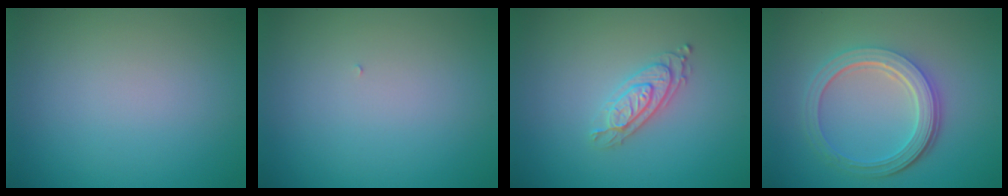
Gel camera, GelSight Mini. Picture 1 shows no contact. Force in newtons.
{"total": 0.0}
{"total": 2.6, "press": 2.3, "slide": 1.3}
{"total": 5.4, "press": 3.9, "slide": 3.7}